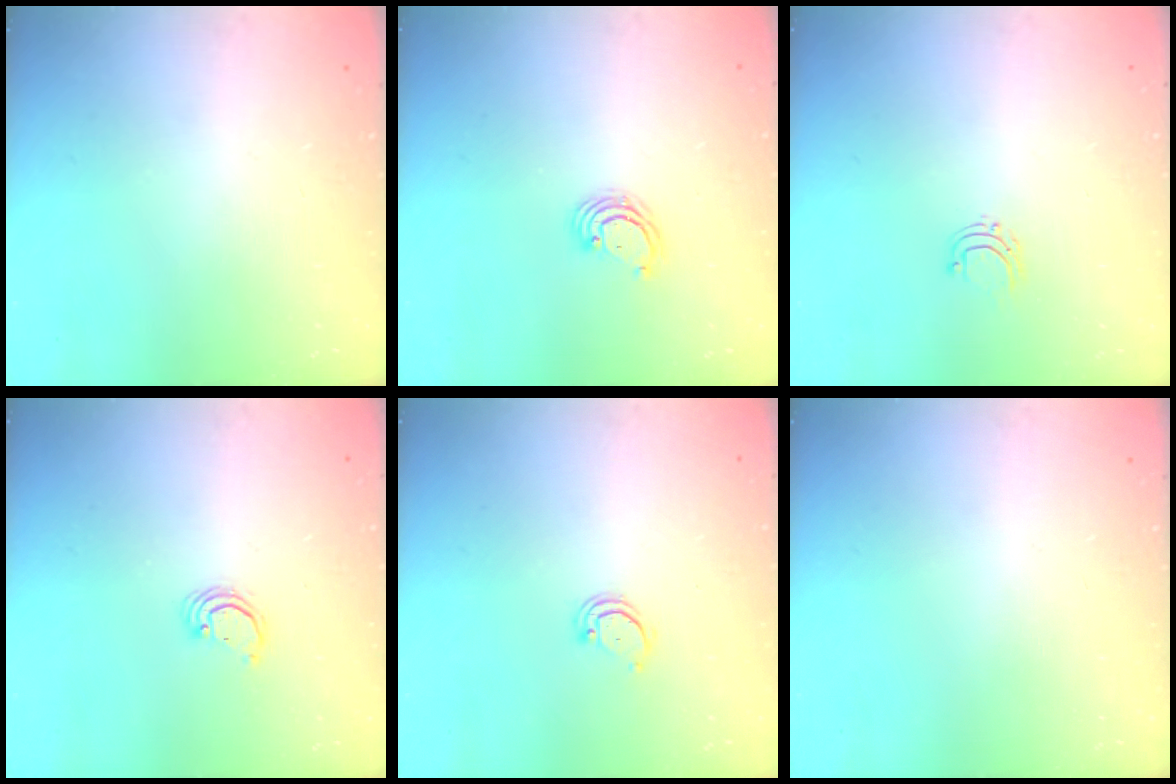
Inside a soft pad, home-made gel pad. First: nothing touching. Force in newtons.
{"total": 3.6, "press": 3.6, "slide": 0.2}
{"total": 4.5, "press": 4.5, "slide": 0.3}
{"total": 2.7, "press": 2.7, "slide": 0.1}
{"total": 2.9, "press": 2.9, "slide": 0.2}
{"total": 0.0}